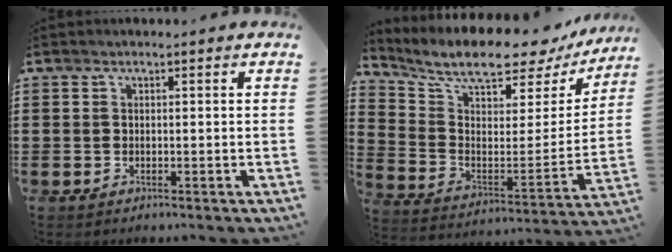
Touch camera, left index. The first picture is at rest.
{"total": 9.2, "force": [7.8, 1.9, 4.5], "torque": [-0.117, -0.058, 0.129]}